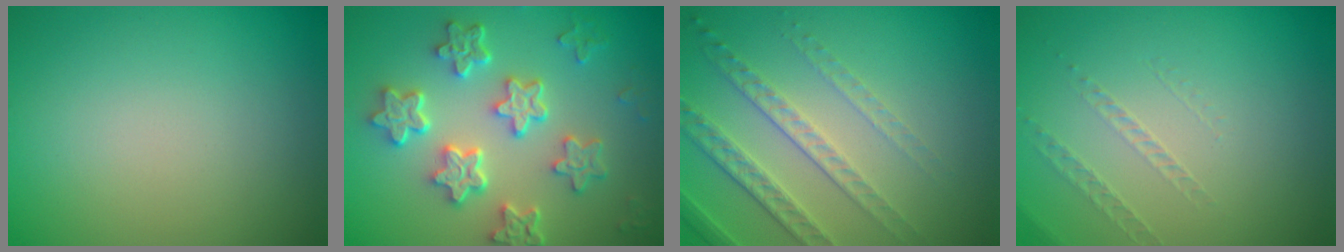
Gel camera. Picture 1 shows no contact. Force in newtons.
{"total": 5.8, "press": 4.7, "slide": 3.4}
{"total": 4.6, "press": 3.3, "slide": 3.3}
{"total": 1.0, "press": 0.4, "slide": 0.9}